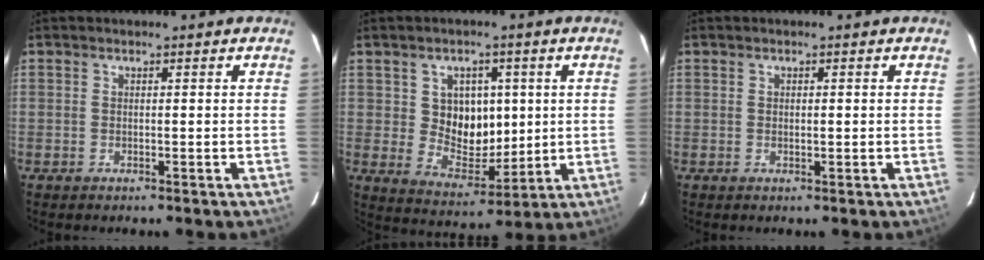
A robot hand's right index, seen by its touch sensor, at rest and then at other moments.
{"total": 9.4, "force": [2.0, 7.7, 5.0], "torque": [-0.086, 0.002, 0.051]}
{"total": 0.7, "force": [0.2, 0.3, 0.6], "torque": [-0.011, 0.002, 0.005]}